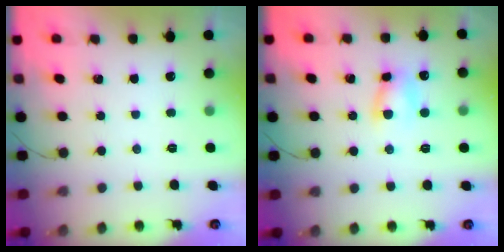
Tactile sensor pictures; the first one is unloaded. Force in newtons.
{"total": 6.1, "press": 6.0, "slide": 0.7}